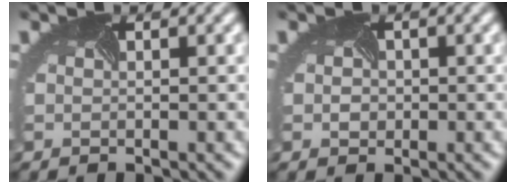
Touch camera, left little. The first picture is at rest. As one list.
[{"total": 0.9, "force": [-0.2, 0.8, 0.1], "torque": [-0.003, 0.002, -0.004]}]